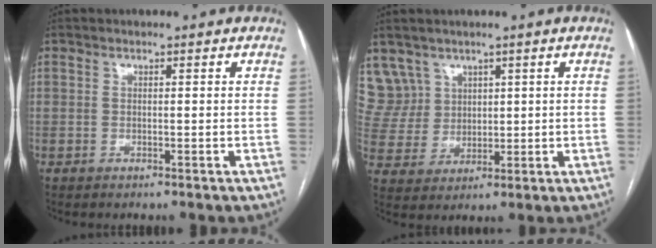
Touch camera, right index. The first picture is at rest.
{"total": 7.5, "force": [4.8, 5.8, -0.3], "torque": [0.006, 0.025, 0.110]}